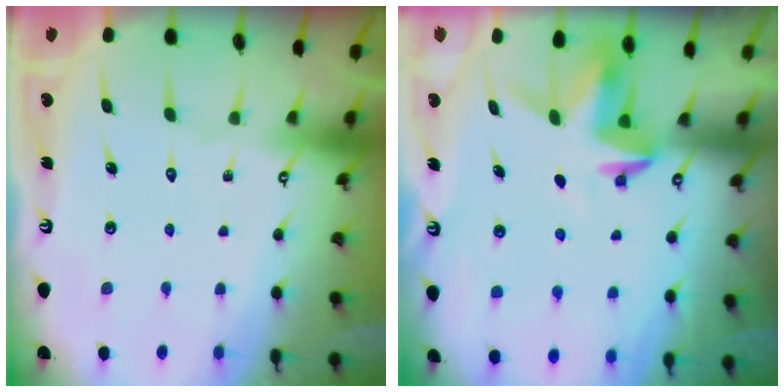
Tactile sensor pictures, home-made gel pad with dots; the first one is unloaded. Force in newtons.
{"total": 3.9, "press": 3.9, "slide": 0.3}